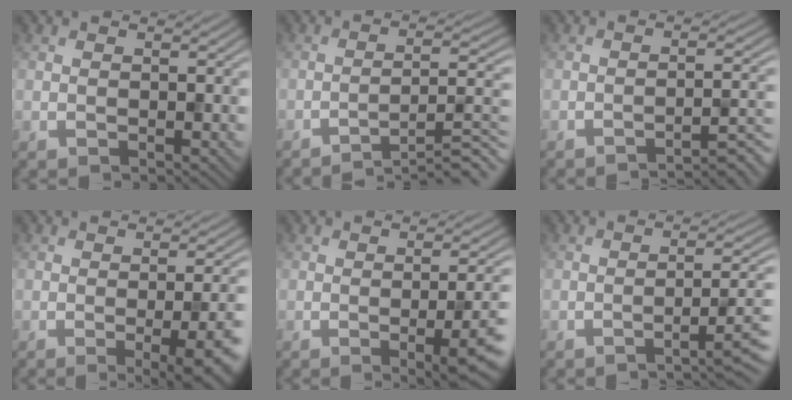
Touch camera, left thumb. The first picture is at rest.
{"total": 8.0, "force": [-5.8, 0.8, 5.4], "torque": [-0.078, 0.021, -0.091]}
{"total": 4.6, "force": [-3.5, 0.5, 3.0], "torque": [-0.037, 0.016, -0.062]}
{"total": 9.0, "force": [-2.9, 2.6, 8.1], "torque": [-0.092, -0.004, -0.030]}
{"total": 8.0, "force": [-2.3, 2.3, 7.3], "torque": [-0.098, -0.010, -0.025]}
{"total": 5.6, "force": [-3.0, 0.7, 4.7], "torque": [-0.067, 0.013, -0.055]}